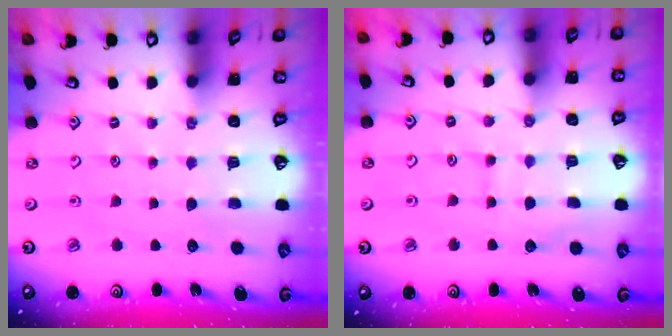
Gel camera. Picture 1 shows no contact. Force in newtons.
{"total": 5.6, "press": 5.6, "slide": 0.5}